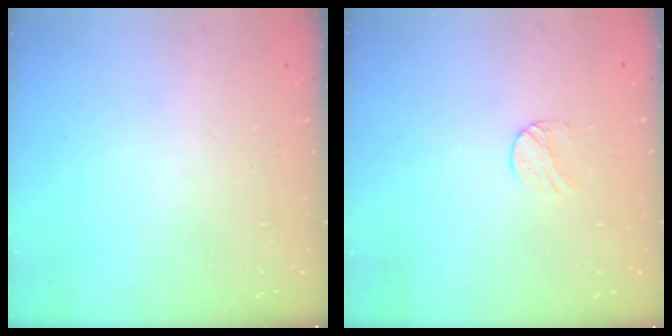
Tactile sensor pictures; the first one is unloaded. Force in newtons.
{"total": 5.5, "press": 5.5, "slide": 0.4}